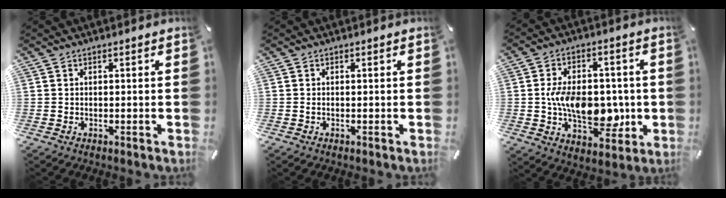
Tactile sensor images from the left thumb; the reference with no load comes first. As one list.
[{"total": 0.5, "force": [-0.2, 0.2, 0.5], "torque": [-0.009, 0.000, -0.003]}, {"total": 14.4, "force": [-1.0, 9.3, 10.9], "torque": [-0.172, 0.008, -0.015]}]